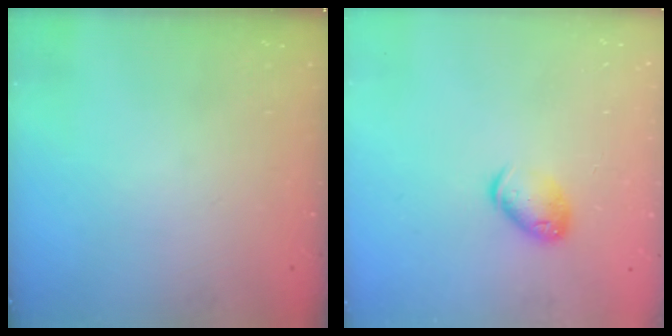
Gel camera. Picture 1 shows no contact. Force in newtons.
{"total": 9.0, "press": 8.9, "slide": 1.5}